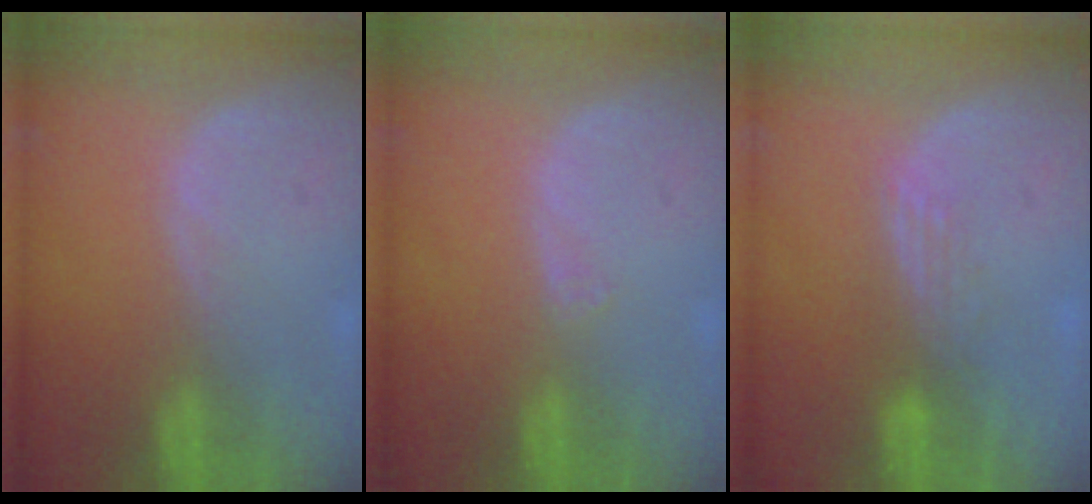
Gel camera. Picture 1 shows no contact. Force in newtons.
{"total": 0.6, "press": 0.5, "slide": 0.2}
{"total": 2.9, "press": 2.4, "slide": 1.6}